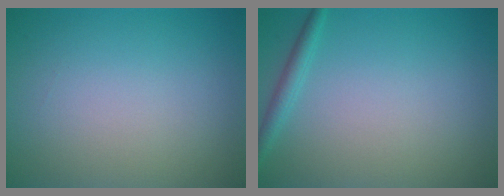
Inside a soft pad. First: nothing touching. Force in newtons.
{"total": 1.5, "press": 1.4, "slide": 0.1}